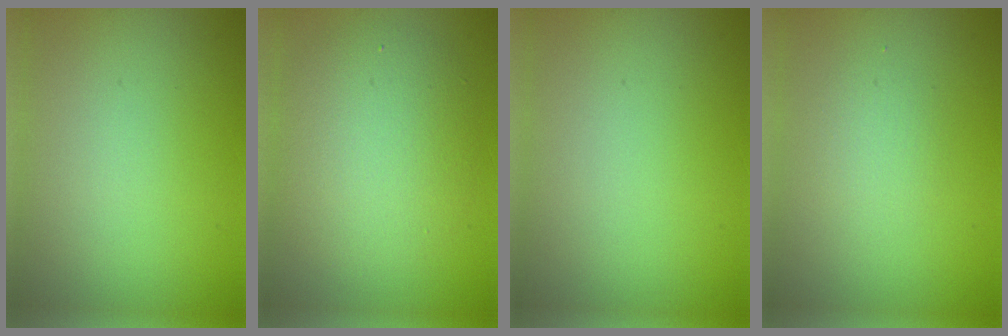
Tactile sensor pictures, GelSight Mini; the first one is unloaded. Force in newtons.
{"total": 5.6, "press": 5.6, "slide": 0.2}
{"total": 0.0}
{"total": 1.4, "press": 1.4, "slide": 0.0}